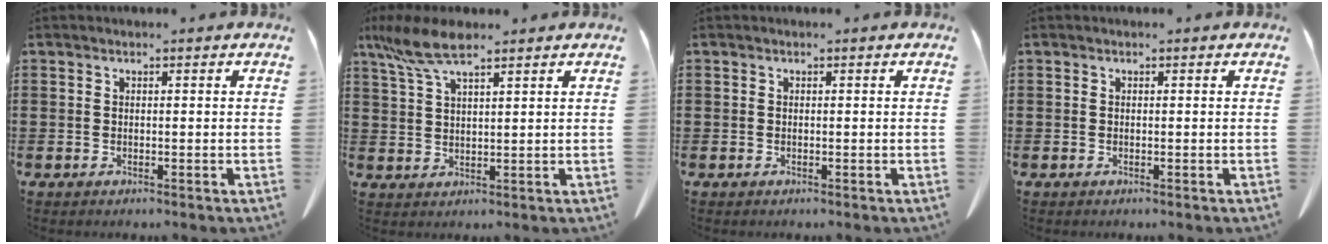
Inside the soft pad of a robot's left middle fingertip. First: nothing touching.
{"total": 6.8, "force": [4.8, 1.6, 4.7], "torque": [-0.117, -0.008, 0.083]}
{"total": 0.0}
{"total": 0.0}